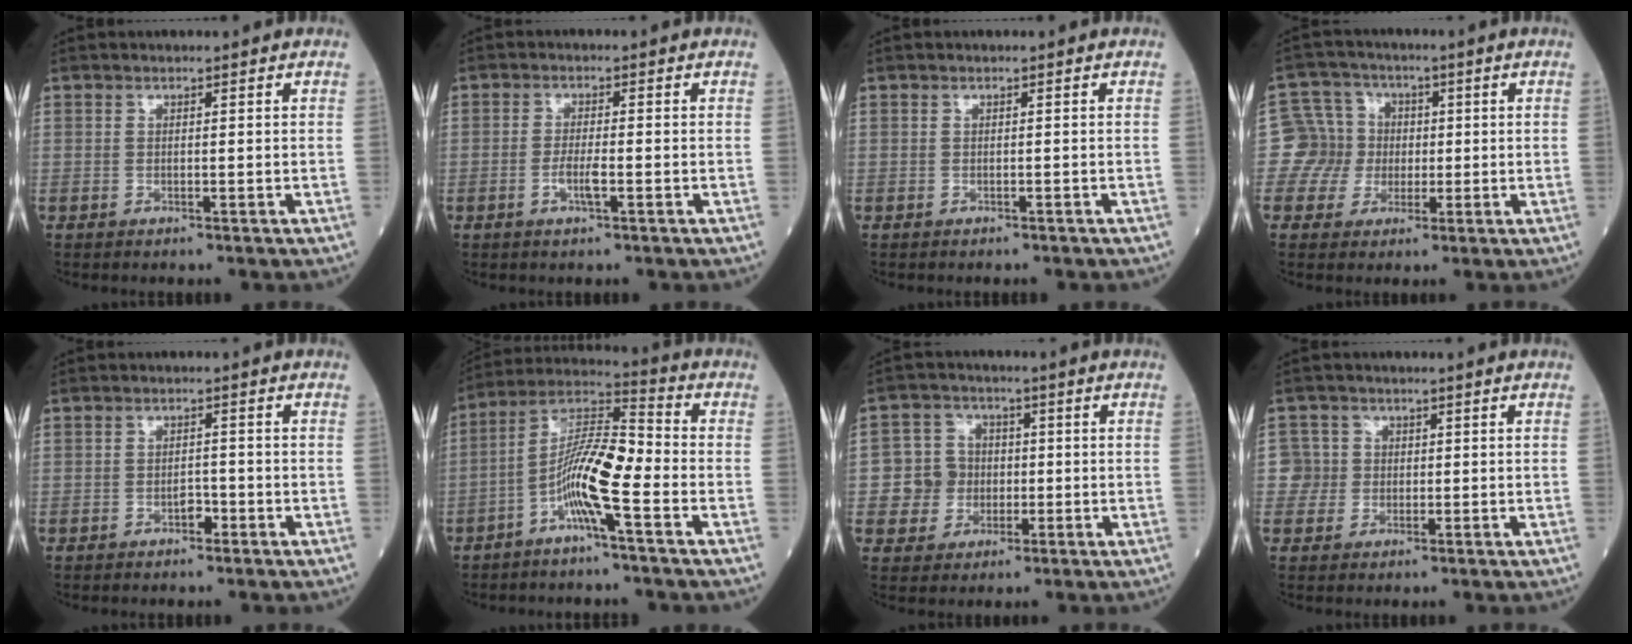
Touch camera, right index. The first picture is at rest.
{"total": 2.7, "force": [-1.0, 0.3, 2.5], "torque": [-0.053, -0.002, -0.021]}
{"total": 1.0, "force": [-0.9, 0.3, 0.5], "torque": [-0.012, -0.002, -0.008]}
{"total": 6.7, "force": [-0.2, 6.6, 0.2], "torque": [0.001, 0.026, -0.002]}
{"total": 1.8, "force": [-1.1, 0.9, 1.1], "torque": [-0.013, 0.005, -0.019]}
{"total": 10.7, "force": [-4.0, 1.1, 9.9], "torque": [-0.198, 0.019, -0.080]}
{"total": 6.5, "force": [-0.7, 6.3, 1.3], "torque": [-0.030, 0.019, -0.008]}
{"total": 3.4, "force": [0.0, 3.3, -0.4], "torque": [0.023, 0.009, -0.002]}